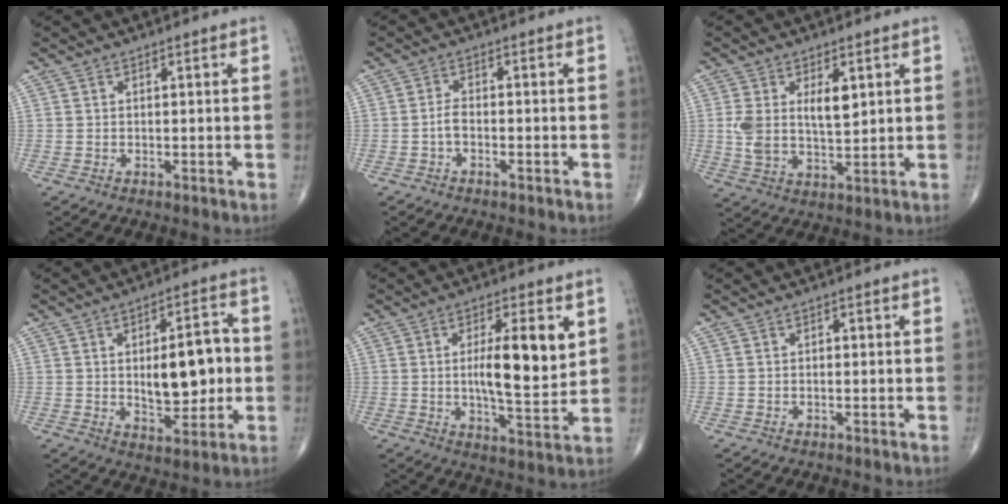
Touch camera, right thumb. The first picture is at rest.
{"total": 2.3, "force": [-1.0, 0.9, 1.8], "torque": [-0.038, 0.013, -0.024]}
{"total": 8.8, "force": [2.2, 4.5, 7.2], "torque": [-0.126, -0.014, 0.048]}
{"total": 12.8, "force": [0.2, 6.0, 11.3], "torque": [-0.137, 0.007, 0.010]}
{"total": 13.0, "force": [2.9, 3.8, 12.1], "torque": [-0.178, -0.021, 0.048]}
{"total": 0.7, "force": [0.1, 0.4, 0.5], "torque": [-0.002, 0.003, 0.000]}